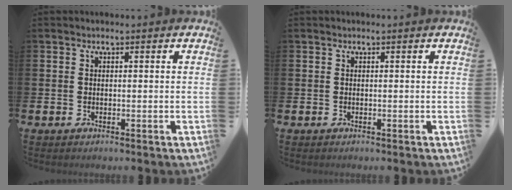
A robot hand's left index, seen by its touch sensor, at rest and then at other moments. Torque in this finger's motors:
{"motor_torque": [0.00, 0.00, 0.02, 0.00]}